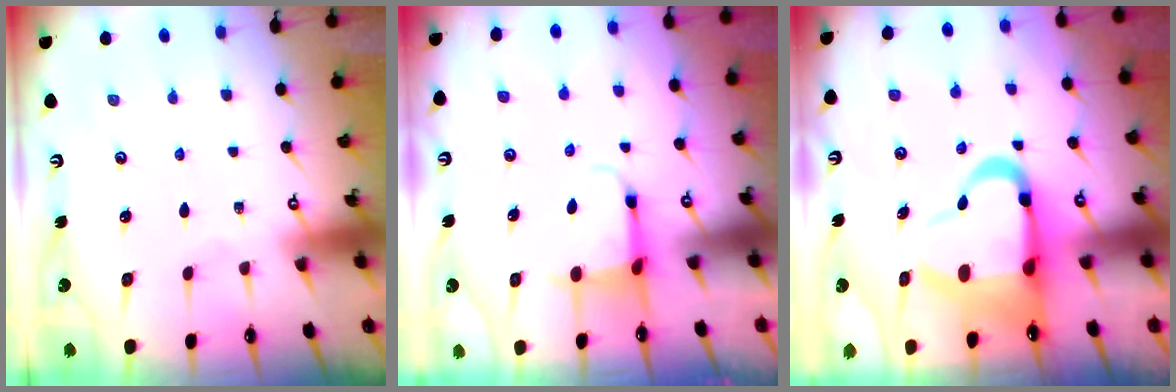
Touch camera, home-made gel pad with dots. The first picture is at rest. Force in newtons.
{"total": 3.8, "press": 3.5, "slide": 1.3}
{"total": 14.3, "press": 14.0, "slide": 3.0}